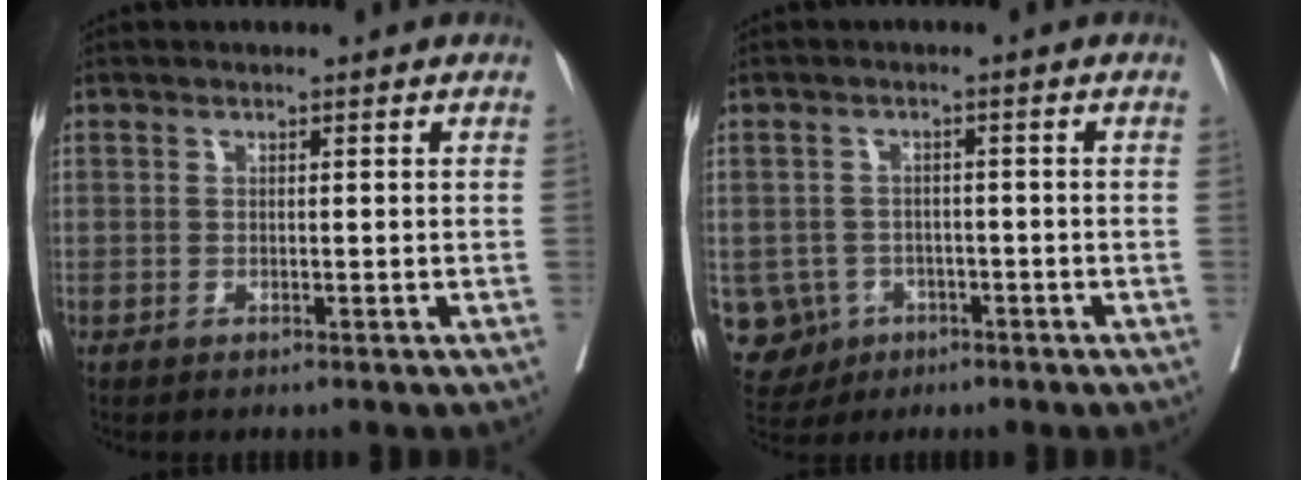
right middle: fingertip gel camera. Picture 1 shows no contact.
{"total": 6.7, "force": [-2.4, 6.2, 1.0], "torque": [-0.027, 0.007, -0.029]}